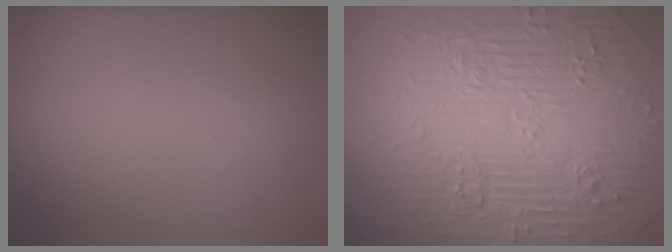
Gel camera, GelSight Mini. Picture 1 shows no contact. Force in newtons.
{"total": 11.2, "press": 7.3, "slide": 8.4}